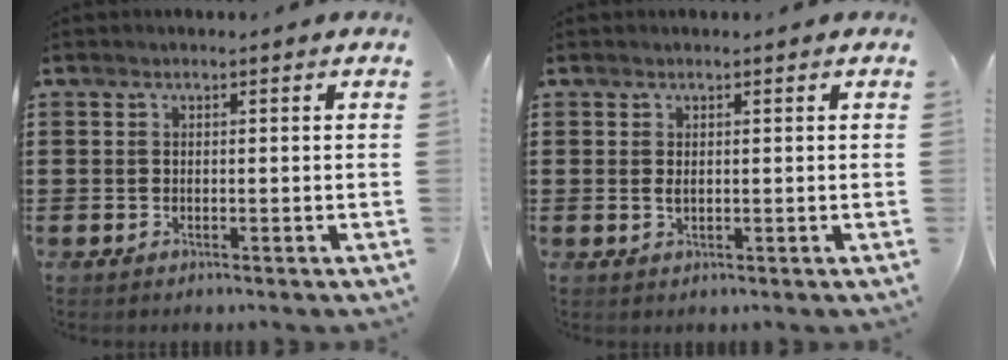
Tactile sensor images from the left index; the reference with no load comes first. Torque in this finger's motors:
{"motor_torque": [0.41, 0.18, 0.17, 0.04]}